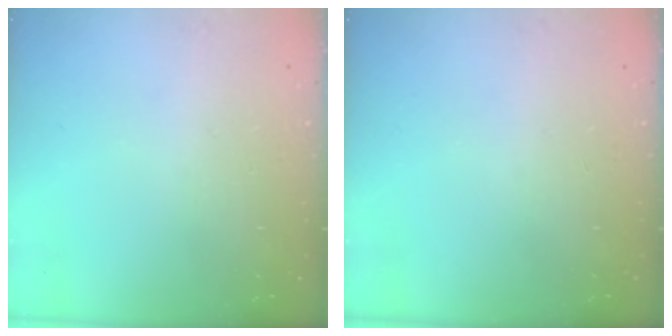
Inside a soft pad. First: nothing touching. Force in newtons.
{"total": 0.0}